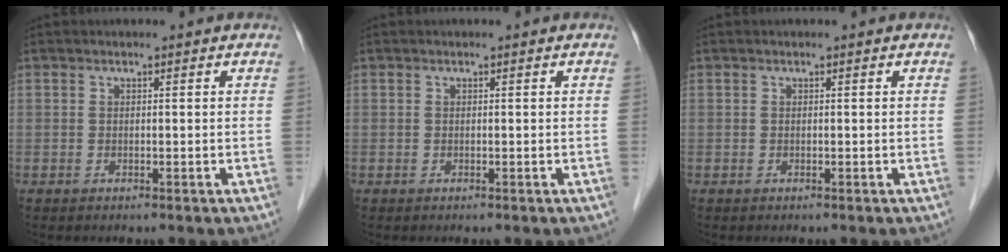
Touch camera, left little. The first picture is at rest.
{"total": 0.0}
{"total": 0.0}